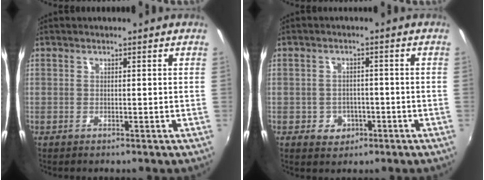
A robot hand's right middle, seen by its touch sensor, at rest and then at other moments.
{"total": 4.7, "force": [-1.7, 4.2, 1.3], "torque": [-0.035, 0.004, -0.018]}